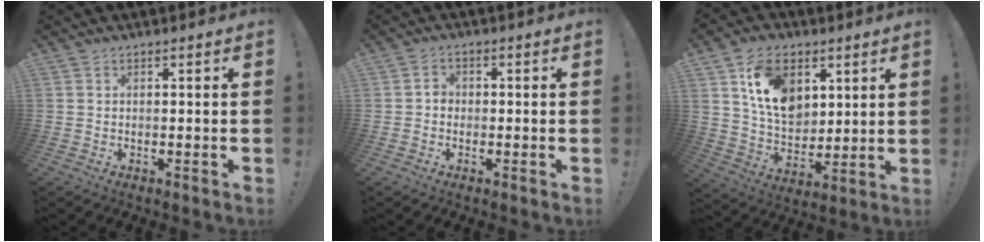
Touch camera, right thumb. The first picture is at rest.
{"total": 2.5, "force": [-1.0, 1.9, 1.2], "torque": [-0.024, 0.013, -0.018]}
{"total": 14.8, "force": [6.5, 10.5, 8.2], "torque": [-0.136, -0.022, 0.124]}